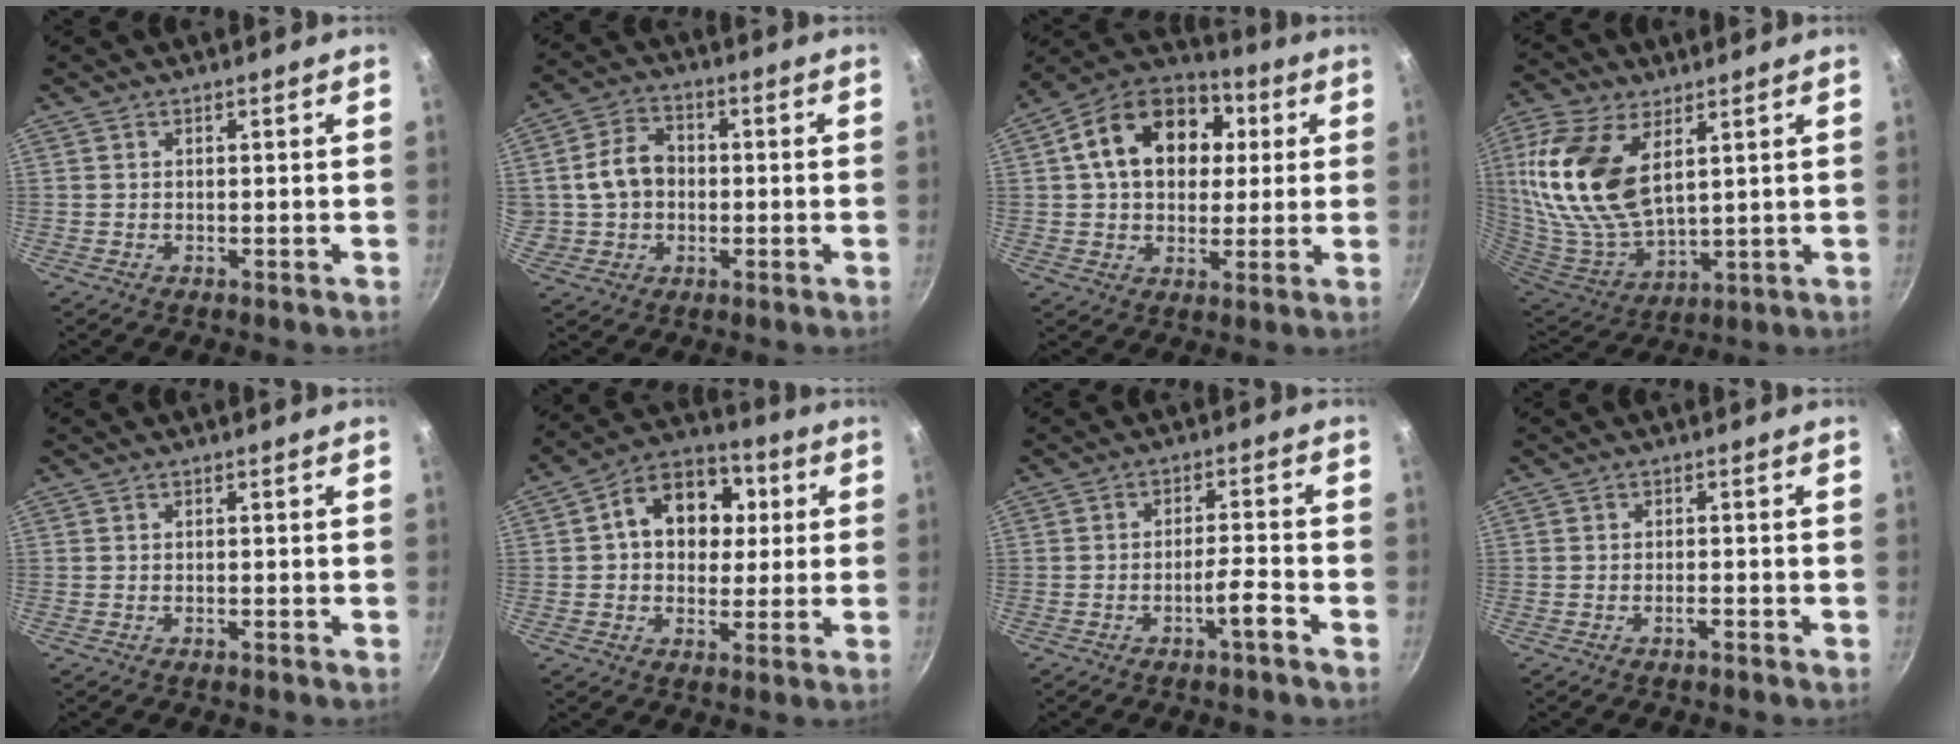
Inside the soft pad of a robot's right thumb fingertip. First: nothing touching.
{"total": 9.1, "force": [0.3, 7.3, 5.4], "torque": [-0.073, 0.019, 0.002]}
{"total": 18.8, "force": [4.2, 13.6, 12.2], "torque": [-0.182, 0.023, 0.055]}
{"total": 19.8, "force": [6.4, 10.8, 15.3], "torque": [-0.311, -0.027, 0.134]}
{"total": 0.0}
{"total": 14.1, "force": [2.6, 10.6, 8.9], "torque": [-0.097, 0.019, 0.025]}
{"total": 4.5, "force": [-2.6, 0.1, 3.7], "torque": [-0.069, 0.022, -0.044]}
{"total": 1.2, "force": [-0.9, 0.2, 0.8], "torque": [-0.015, 0.010, -0.017]}